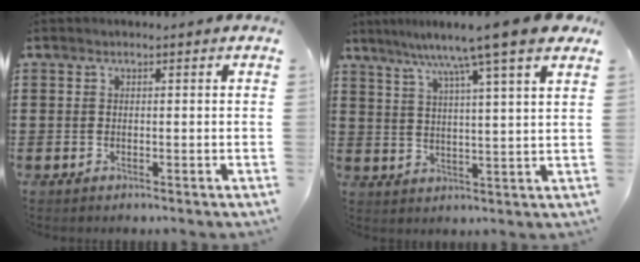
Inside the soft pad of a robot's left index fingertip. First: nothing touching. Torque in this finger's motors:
{"motor_torque": [2.14, 0.00, 1.05, 0.21]}